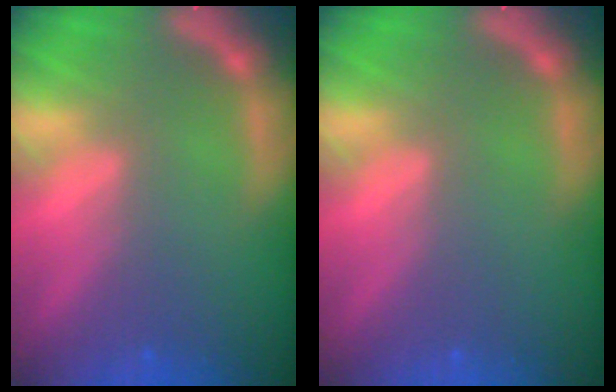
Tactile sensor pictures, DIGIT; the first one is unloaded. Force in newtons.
{"total": 0.0}